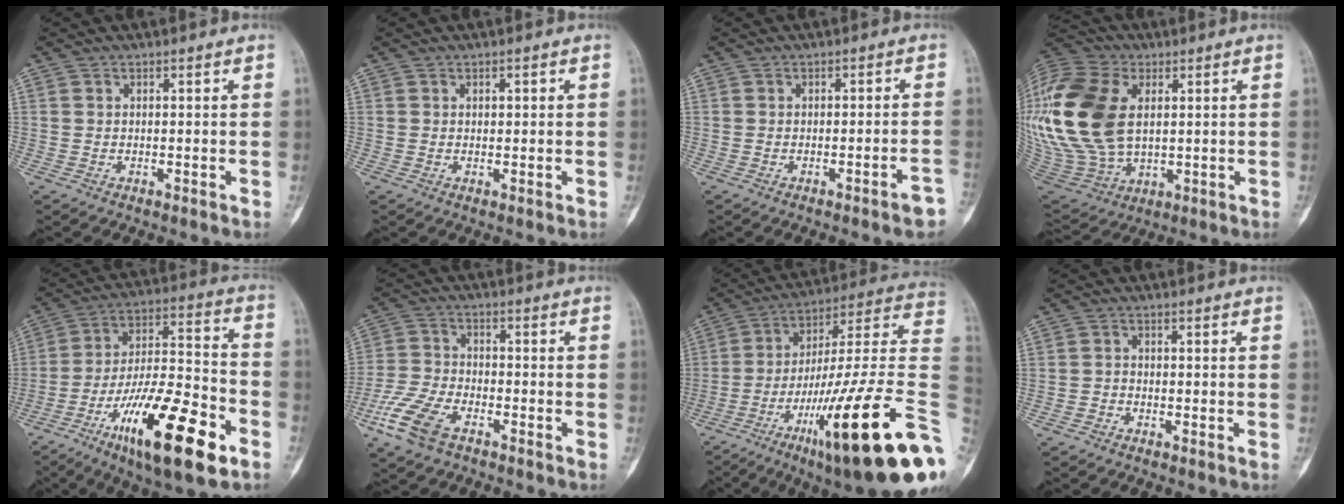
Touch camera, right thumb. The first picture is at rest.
{"total": 1.1, "force": [0.4, 0.7, 0.8], "torque": [-0.003, 0.001, 0.006]}
{"total": 3.0, "force": [-2.0, 0.3, 2.3], "torque": [-0.027, 0.018, -0.024]}
{"total": 28.5, "force": [4.7, 18.4, 21.2], "torque": [-0.487, 0.003, 0.100]}
{"total": 24.6, "force": [-12.0, 7.1, 20.3], "torque": [-0.344, 0.055, -0.200]}
{"total": 10.4, "force": [-6.1, 5.1, 6.7], "torque": [-0.150, 0.015, -0.125]}
{"total": 30.5, "force": [-9.8, 4.3, 28.5], "torque": [-0.354, 0.060, -0.152]}
{"total": 1.2, "force": [-1.0, 0.7, 0.2], "torque": [0.000, 0.006, -0.025]}